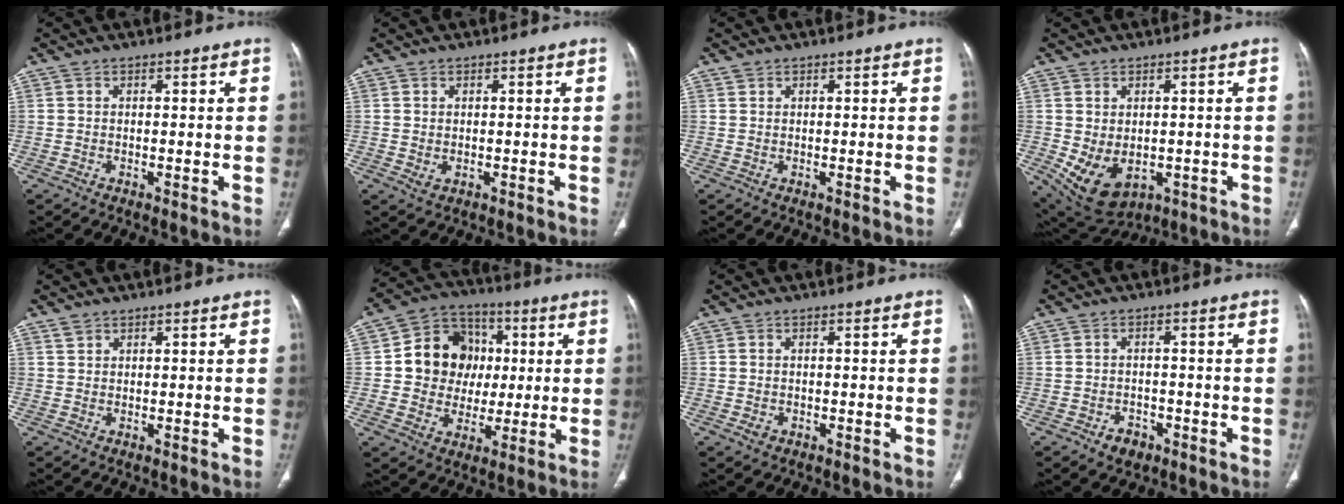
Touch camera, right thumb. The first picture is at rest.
{"total": 1.6, "force": [-0.1, 1.1, 1.1], "torque": [-0.023, -0.003, 0.005]}
{"total": 0.5, "force": [0.4, 0.3, 0.1], "torque": [-0.004, 0.004, 0.009]}
{"total": 10.3, "force": [-2.2, 7.2, 7.0], "torque": [-0.108, -0.002, -0.007]}
{"total": 1.1, "force": [0.9, 0.7, 0.2], "torque": [-0.001, 0.001, 0.017]}
{"total": 13.9, "force": [1.4, 12.4, 6.1], "torque": [-0.051, 0.015, 0.026]}
{"total": 1.5, "force": [-0.5, 1.2, 0.7], "torque": [-0.014, 0.005, -0.004]}
{"total": 3.5, "force": [-2.0, 2.5, 1.4], "torque": [-0.011, 0.015, -0.024]}